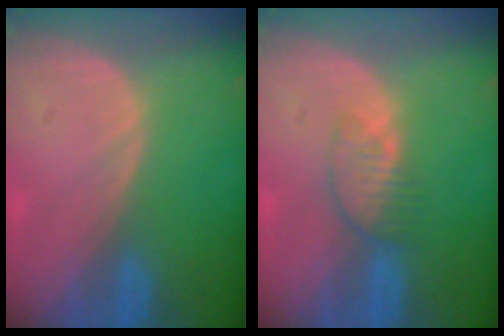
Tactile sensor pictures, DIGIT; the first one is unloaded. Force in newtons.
{"total": 3.8, "press": 3.3, "slide": 1.8}